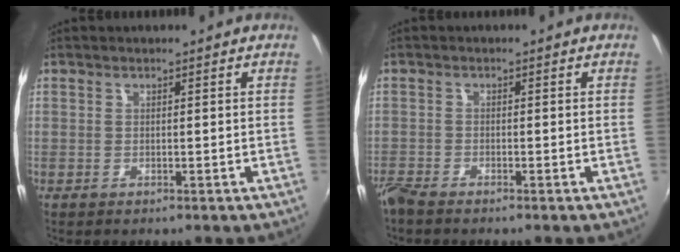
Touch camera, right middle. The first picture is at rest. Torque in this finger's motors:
{"motor_torque": [1.11, -1.03, 0.73, 0.21]}